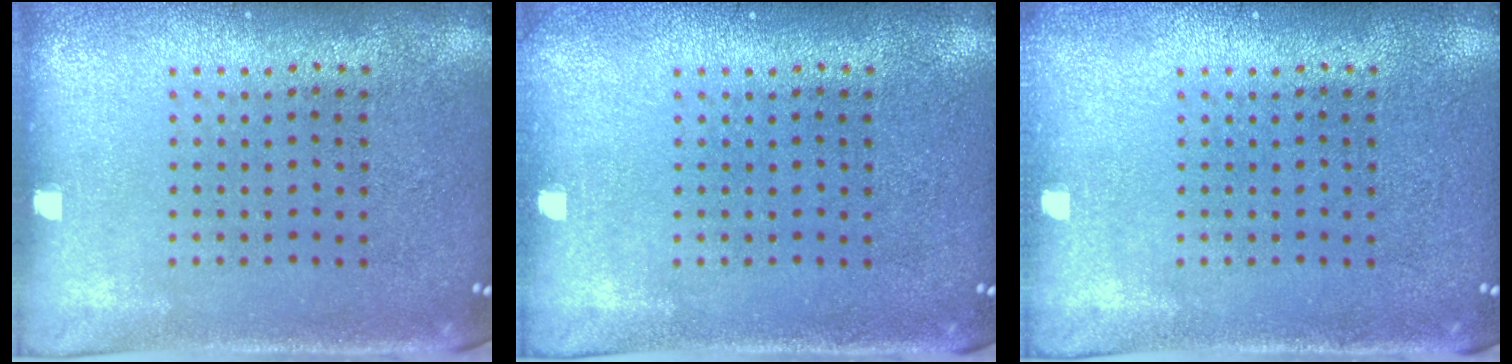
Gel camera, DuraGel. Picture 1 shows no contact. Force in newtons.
{"total": 0.5, "press": 0.5, "slide": 0.1}
{"total": 0.6, "press": 0.5, "slide": 0.2}